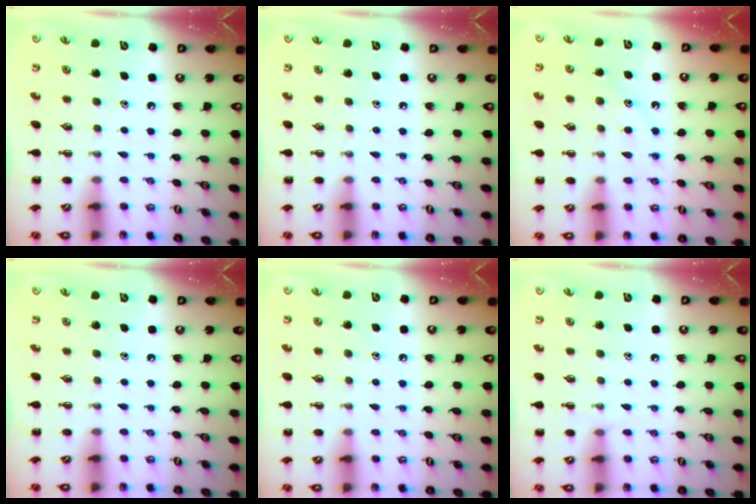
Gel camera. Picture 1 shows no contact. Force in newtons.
{"total": 0.0}
{"total": 11.1, "press": 11.0, "slide": 0.9}
{"total": 0.0}
{"total": 6.4, "press": 6.1, "slide": 2.0}
{"total": 6.1, "press": 5.8, "slide": 2.0}